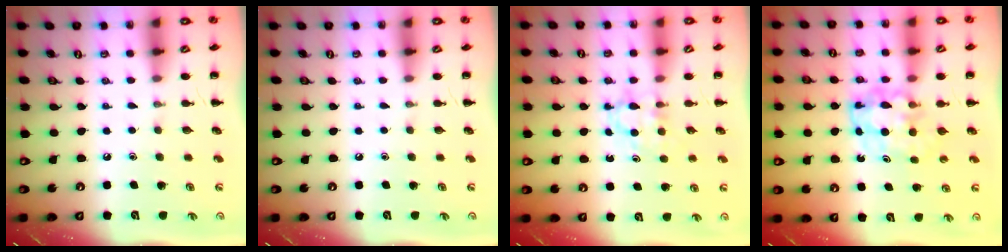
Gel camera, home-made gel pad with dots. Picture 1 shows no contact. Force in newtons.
{"total": 0.0}
{"total": 3.5, "press": 3.2, "slide": 1.3}
{"total": 5.5, "press": 5.5, "slide": 0.4}